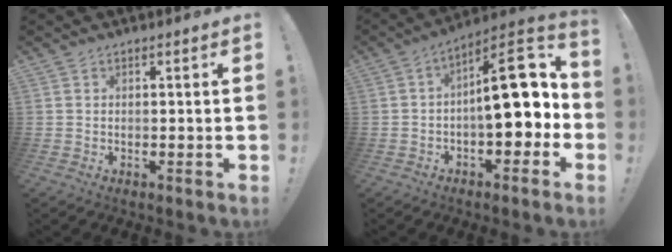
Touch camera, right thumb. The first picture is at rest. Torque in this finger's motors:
{"motor_torque": [0.67, 0.36, 1.15, -0.18, 0.13]}